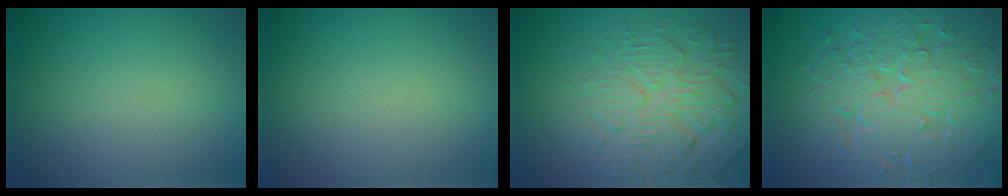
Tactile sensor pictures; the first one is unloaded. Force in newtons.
{"total": 0.0}
{"total": 4.9, "press": 3.7, "slide": 3.2}
{"total": 9.3, "press": 6.7, "slide": 6.4}